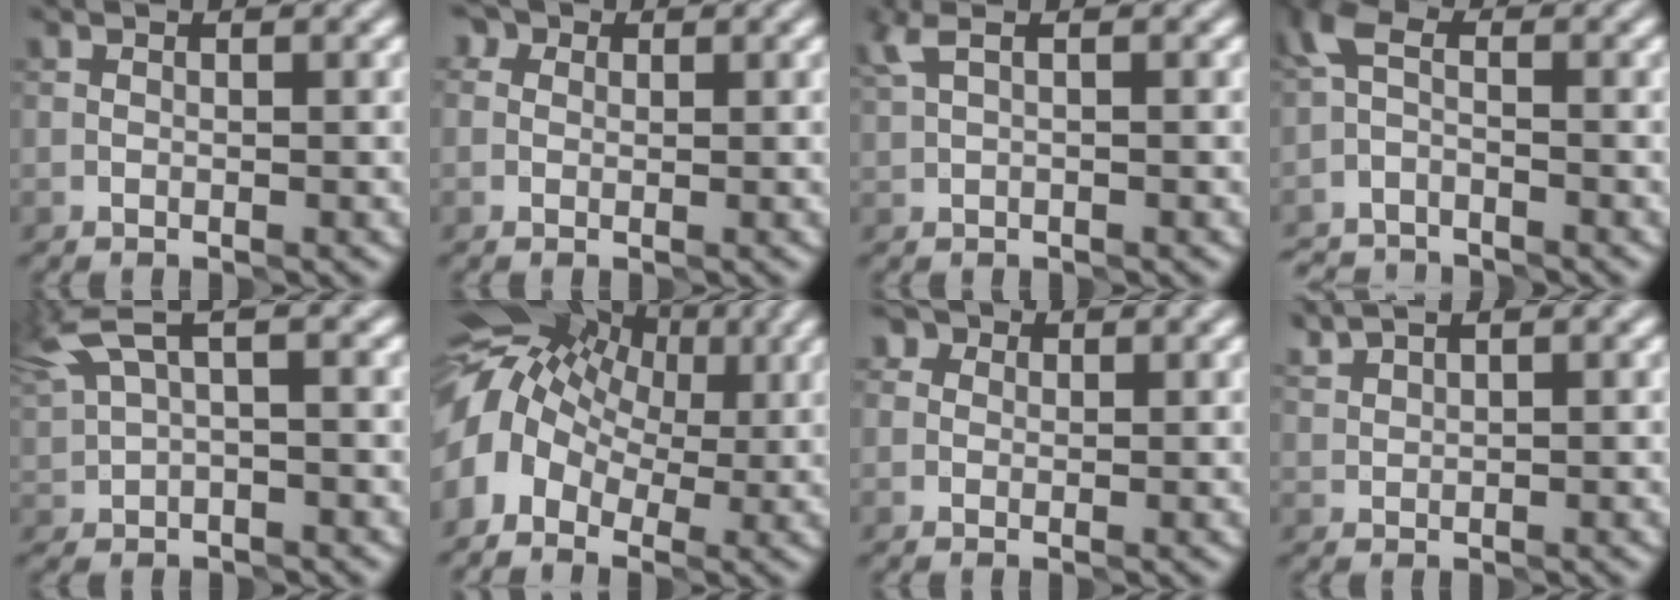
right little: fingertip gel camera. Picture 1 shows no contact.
{"total": 3.2, "force": [1.6, 2.2, 1.6], "torque": [-0.016, 0.022, -0.009]}
{"total": 1.6, "force": [0.9, 0.4, 1.4], "torque": [-0.029, 0.008, 0.016]}
{"total": 3.8, "force": [-3.1, 1.5, 1.6], "torque": [-0.033, -0.007, -0.069]}
{"total": 4.5, "force": [2.3, 1.2, 3.6], "torque": [-0.080, 0.014, 0.048]}
{"total": 10.3, "force": [1.8, 7.3, 7.1], "torque": [-0.141, 0.016, 0.020]}
{"total": 3.3, "force": [1.7, 2.4, 1.6], "torque": [-0.014, 0.017, -0.005]}
{"total": 1.7, "force": [1.6, 0.2, 0.4], "torque": [-0.012, 0.005, 0.039]}